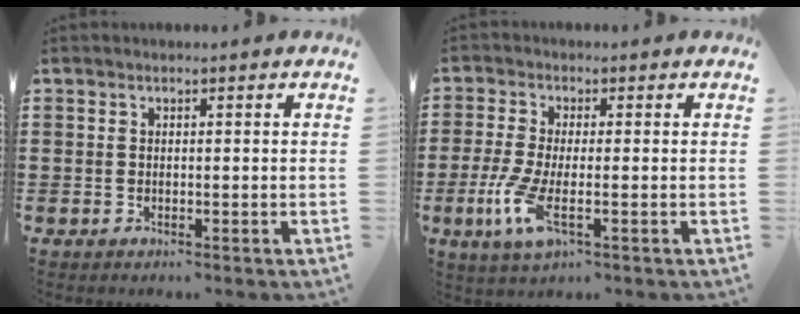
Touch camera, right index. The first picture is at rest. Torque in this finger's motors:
{"motor_torque": [0.31, -0.36, 0.26, 0.21]}